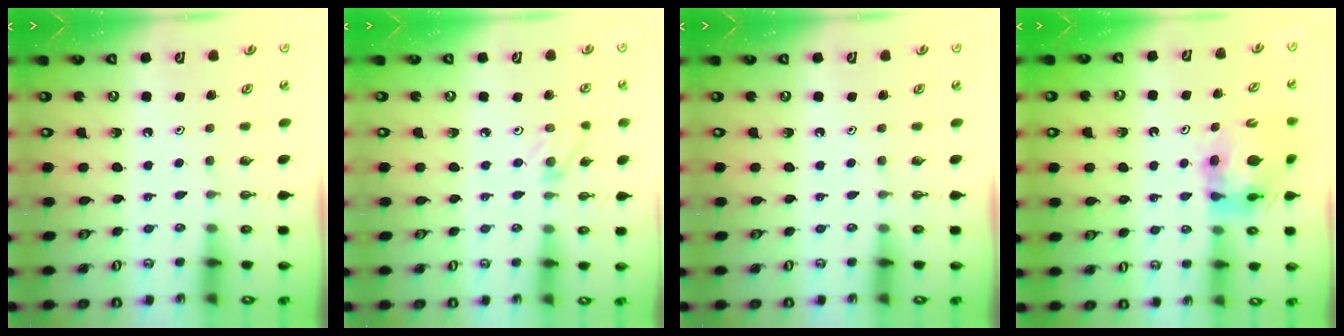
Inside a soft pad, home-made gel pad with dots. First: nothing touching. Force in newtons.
{"total": 2.8, "press": 2.7, "slide": 0.4}
{"total": 0.0}
{"total": 10.9, "press": 10.9, "slide": 1.2}